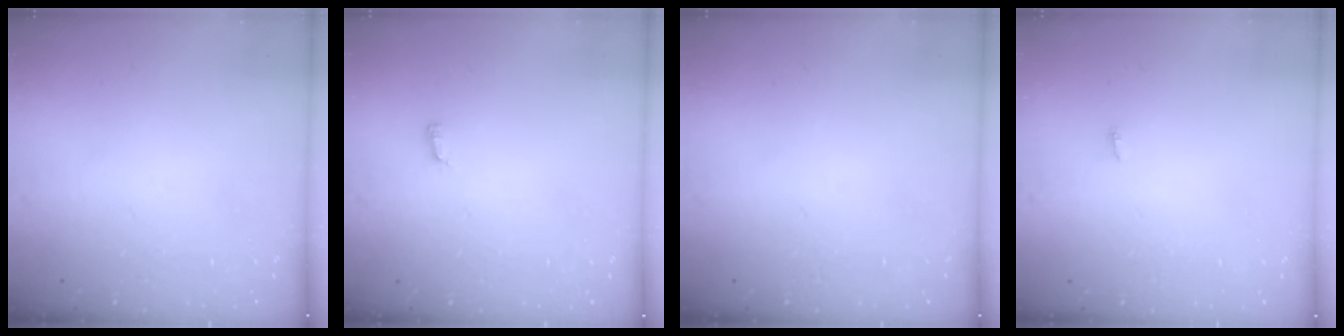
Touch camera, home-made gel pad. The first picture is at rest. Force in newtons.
{"total": 6.4, "press": 3.8, "slide": 5.1}
{"total": 0.0}
{"total": 2.8, "press": 1.8, "slide": 2.2}